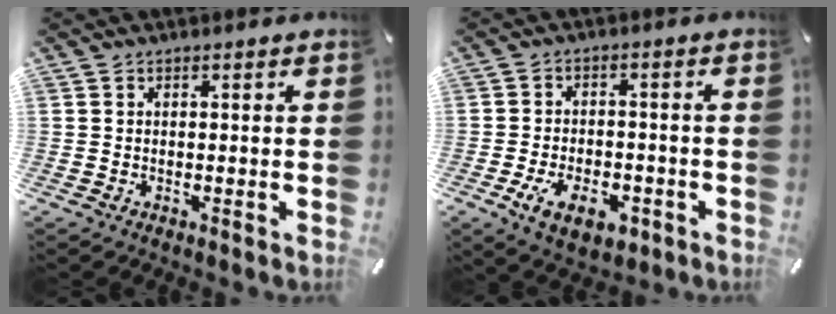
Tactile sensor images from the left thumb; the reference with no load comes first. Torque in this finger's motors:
{"motor_torque": [-0.38, 1.99, 0.59, 0.19, 0.08]}